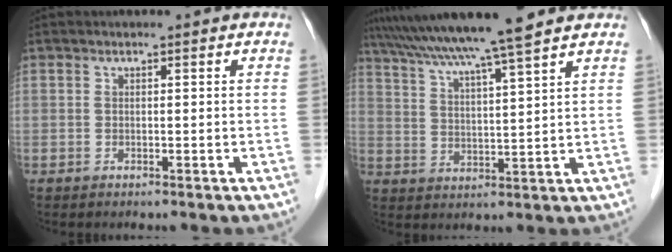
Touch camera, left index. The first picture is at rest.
{"total": 12.5, "force": [10.6, -1.6, 6.5], "torque": [-0.116, 0.016, 0.169]}